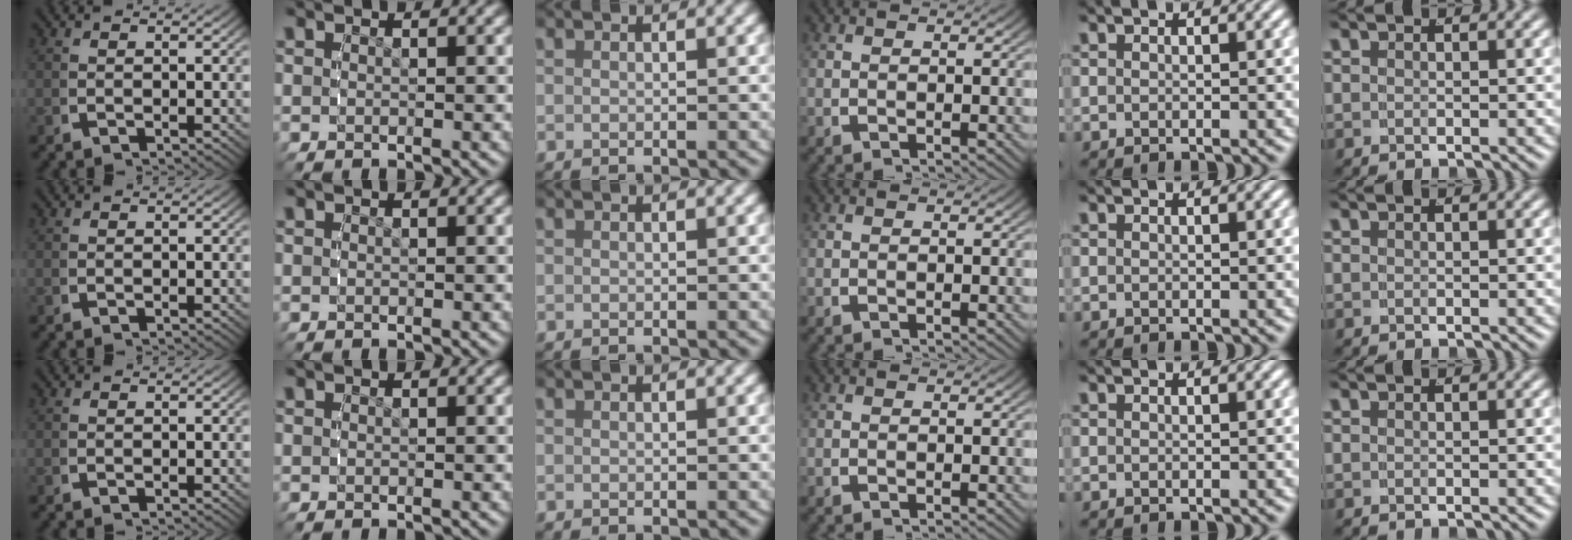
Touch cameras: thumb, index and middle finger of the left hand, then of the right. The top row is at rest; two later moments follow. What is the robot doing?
{"motion": "reach", "object": "pen bag"}